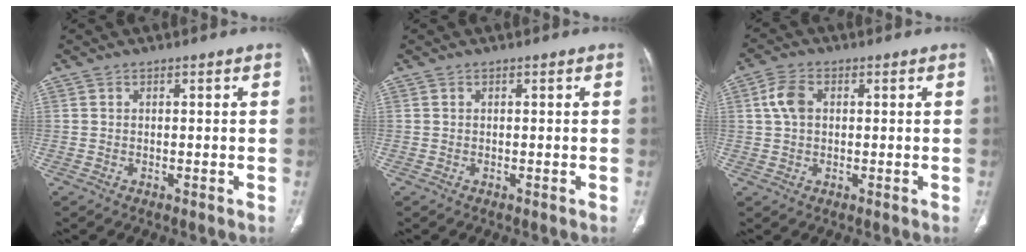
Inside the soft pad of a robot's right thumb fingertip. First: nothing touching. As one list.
[{"total": 0.0}, {"total": 4.9, "force": [0.9, 3.3, 3.5], "torque": [-0.073, 0.009, 0.016]}]